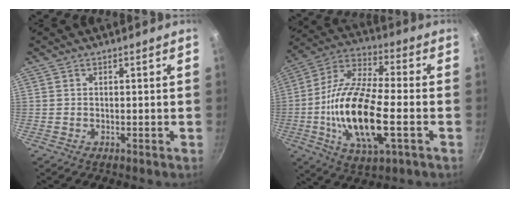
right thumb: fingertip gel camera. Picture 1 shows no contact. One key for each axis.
{"total": 20.0, "fx": -3.9, "fy": 7.5, "fz": 18.2, "tx": -0.351, "ty": 0.019, "tz": -0.086}